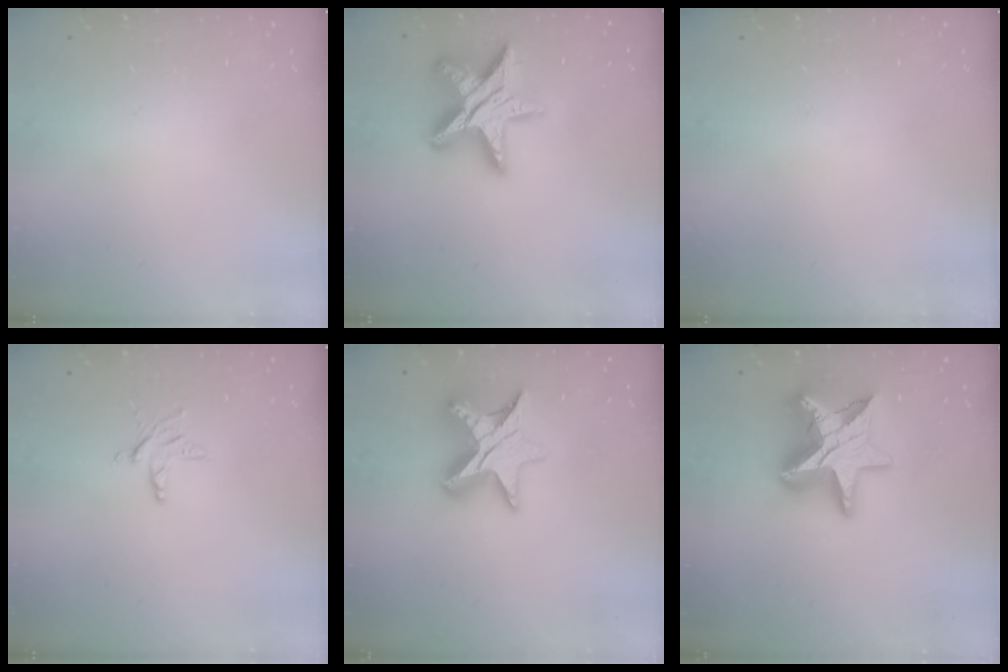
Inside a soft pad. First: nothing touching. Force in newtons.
{"total": 18.4, "press": 18.3, "slide": 1.5}
{"total": 0.0}
{"total": 4.0, "press": 4.0, "slide": 0.3}
{"total": 10.8, "press": 10.8, "slide": 0.7}
{"total": 16.9, "press": 16.8, "slide": 1.3}